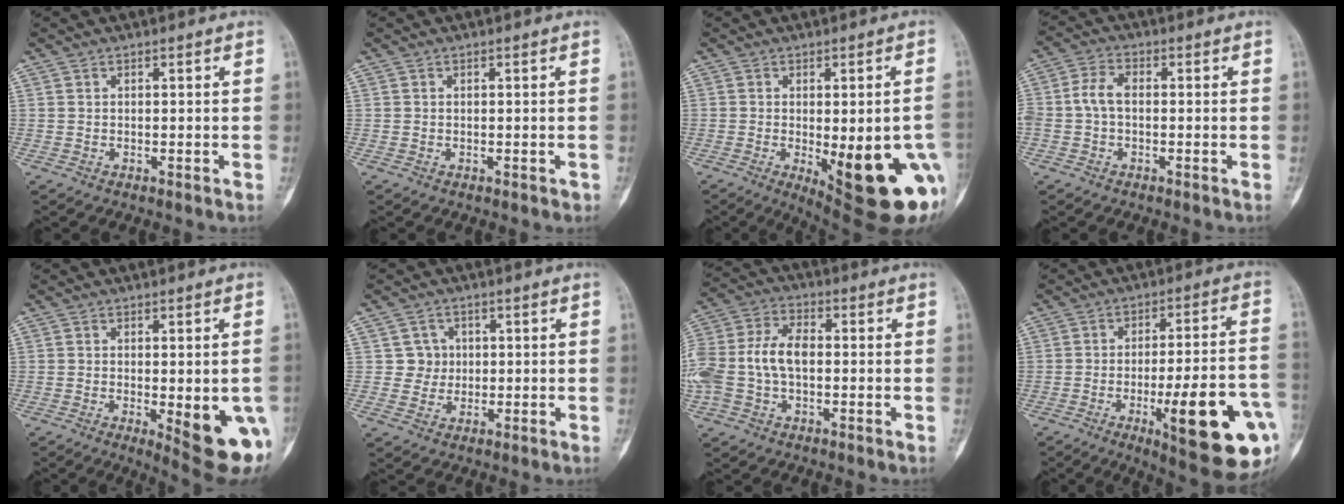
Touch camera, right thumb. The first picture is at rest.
{"total": 0.0}
{"total": 19.5, "force": [-5.1, 6.2, 17.8], "torque": [-0.169, -0.009, -0.041]}
{"total": 5.1, "force": [-0.5, 3.2, 3.8], "torque": [-0.083, 0.020, -0.015]}
{"total": 12.2, "force": [-3.2, 3.7, 11.1], "torque": [-0.120, -0.015, -0.029]}
{"total": 3.7, "force": [0.6, 3.7, 0.2], "torque": [0.027, 0.005, 0.003]}
{"total": 13.5, "force": [-1.0, 8.5, 10.5], "torque": [-0.240, 0.032, -0.021]}
{"total": 21.1, "force": [-6.9, 4.8, 19.3], "torque": [-0.235, 0.014, -0.086]}